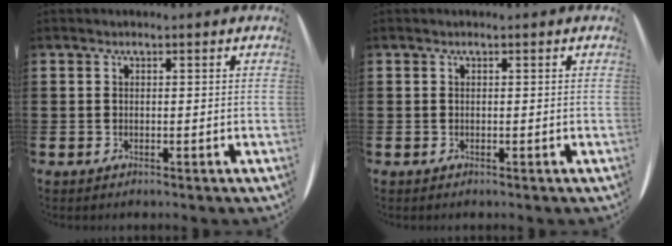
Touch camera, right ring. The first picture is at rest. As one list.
[{"total": 0.0}]